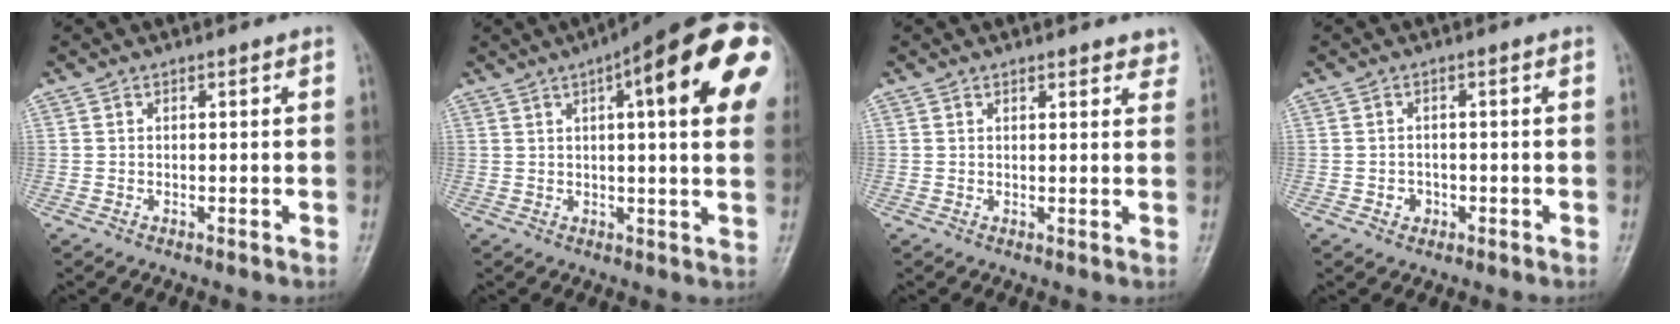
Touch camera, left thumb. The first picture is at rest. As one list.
[{"total": 22.0, "force": [7.5, 5.5, 19.9], "torque": [-0.245, 0.015, 0.092]}, {"total": 3.2, "force": [2.7, 1.2, 1.2], "torque": [0.012, -0.010, 0.027]}, {"total": 1.8, "force": [-0.8, 1.6, 0.4], "torque": [0.004, 0.006, -0.010]}]